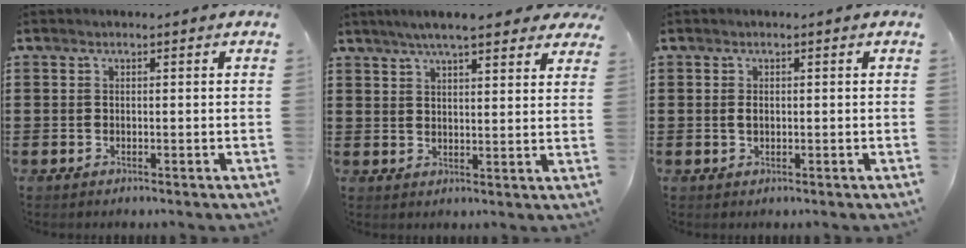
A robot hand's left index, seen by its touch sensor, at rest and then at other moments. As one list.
[{"total": 6.1, "force": [5.2, 0.8, 3.2], "torque": [-0.077, -0.006, 0.093]}, {"total": 1.1, "force": [0.0, 0.6, 0.9], "torque": [-0.020, 0.002, -0.001]}]